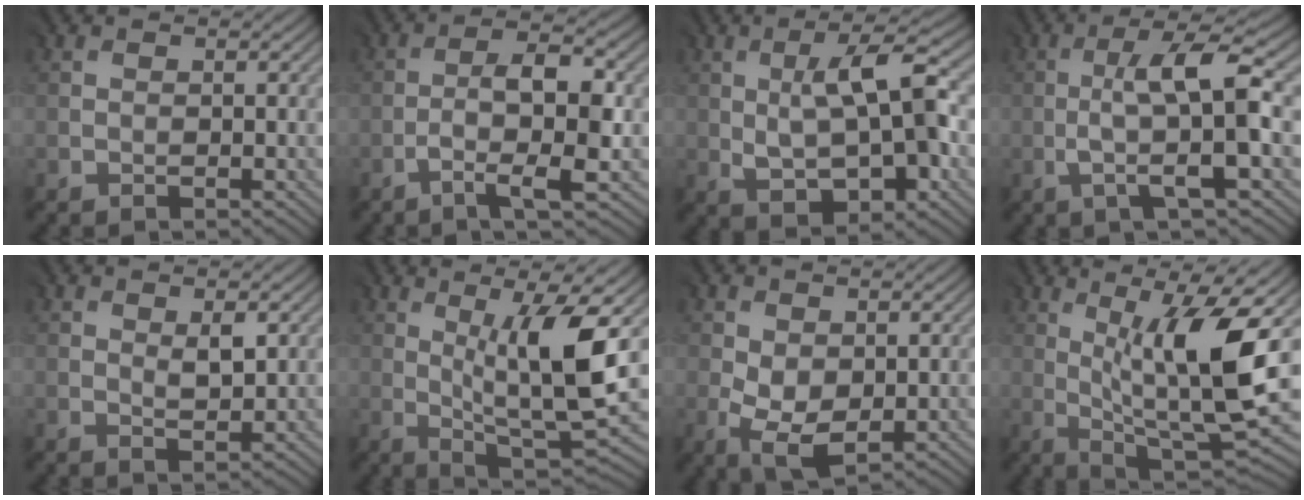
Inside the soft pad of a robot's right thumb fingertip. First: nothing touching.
{"total": 6.5, "force": [-2.2, 1.4, 5.9], "torque": [-0.099, 0.011, -0.044]}
{"total": 9.2, "force": [0.6, 3.7, 8.5], "torque": [-0.150, 0.003, 0.015]}
{"total": 7.6, "force": [-0.3, 1.2, 7.5], "torque": [-0.126, 0.020, -0.011]}
{"total": 2.2, "force": [1.0, 0.9, 1.7], "torque": [-0.034, -0.007, 0.024]}
{"total": 12.0, "force": [1.9, 2.6, 11.5], "torque": [-0.185, -0.004, 0.045]}
{"total": 5.2, "force": [-0.3, 3.5, 3.8], "torque": [-0.092, -0.010, -0.001]}
{"total": 13.9, "force": [2.3, 3.4, 13.3], "torque": [-0.211, 0.001, 0.054]}